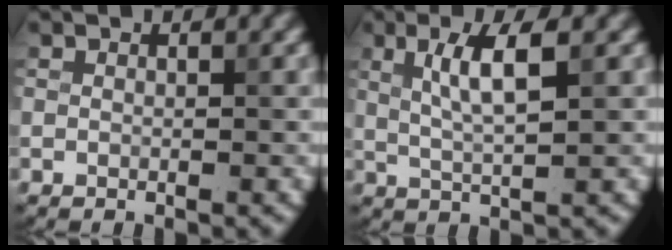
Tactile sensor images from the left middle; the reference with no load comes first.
{"total": 4.2, "force": [1.4, 0.8, 3.9], "torque": [-0.076, -0.001, 0.027]}